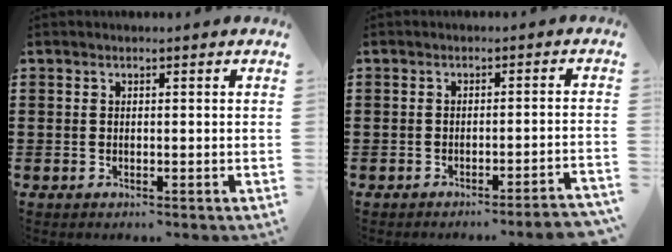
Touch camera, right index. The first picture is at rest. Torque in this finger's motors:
{"motor_torque": [0.54, -0.39, 0.07, -0.01]}